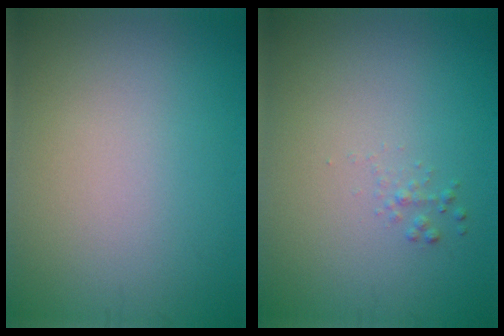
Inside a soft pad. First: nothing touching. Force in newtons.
{"total": 0.6, "press": 0.6, "slide": 0.0}